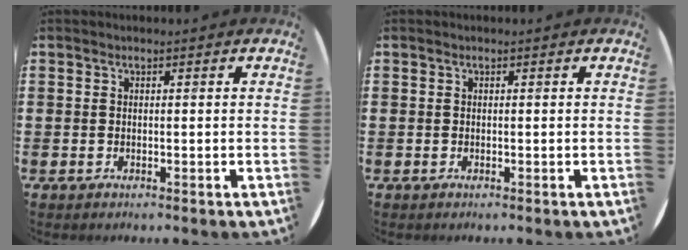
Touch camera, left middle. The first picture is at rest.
{"total": 0.0}